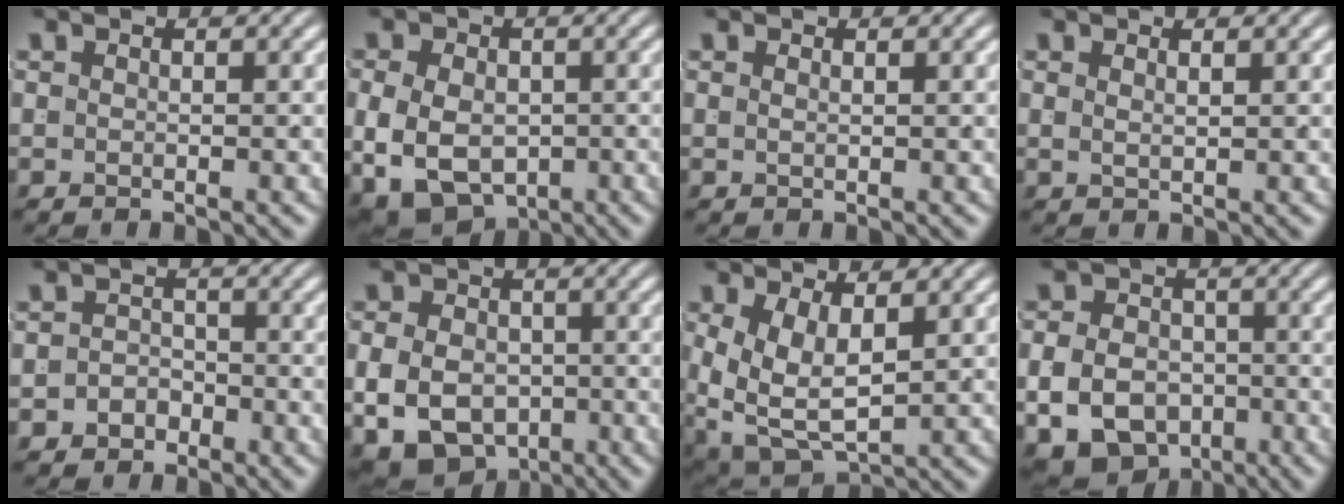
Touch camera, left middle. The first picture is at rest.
{"total": 10.5, "force": [-3.3, 8.6, 5.0], "torque": [-0.117, -0.053, -0.037]}
{"total": 1.1, "force": [0.1, -1.0, 0.2], "torque": [0.003, -0.004, 0.007]}
{"total": 1.3, "force": [0.6, -1.1, 0.3], "torque": [0.003, -0.007, 0.020]}
{"total": 3.4, "force": [-2.2, 2.6, 0.4], "torque": [-0.005, -0.014, -0.036]}
{"total": 11.5, "force": [-4.3, 9.4, 5.0], "torque": [-0.104, -0.050, -0.062]}
{"total": 7.5, "force": [-2.4, 5.5, 4.5], "torque": [-0.116, -0.066, -0.006]}
{"total": 11.3, "force": [-4.7, 9.4, 4.2], "torque": [-0.077, -0.043, -0.075]}